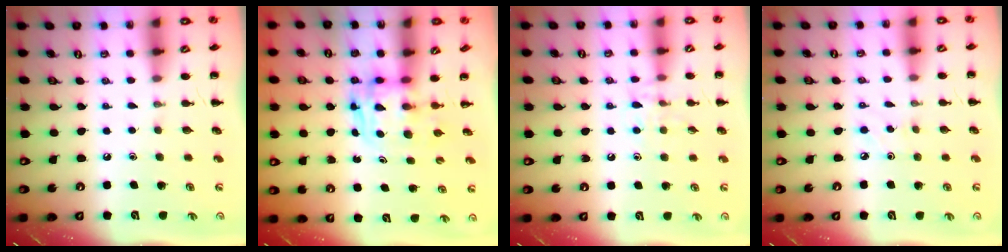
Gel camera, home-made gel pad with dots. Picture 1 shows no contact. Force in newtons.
{"total": 2.6, "press": 2.6, "slide": 0.2}
{"total": 8.4, "press": 8.2, "slide": 1.6}
{"total": 2.5, "press": 2.3, "slide": 0.9}